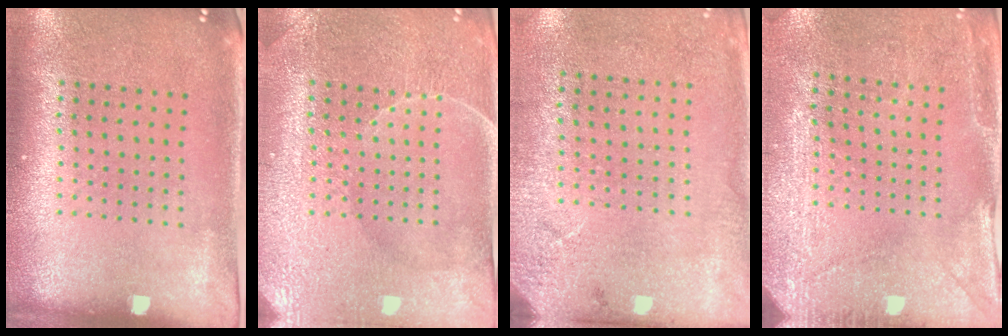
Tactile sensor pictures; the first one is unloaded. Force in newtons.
{"total": 3.7, "press": 3.7, "slide": 0.6}
{"total": 2.6, "press": 2.1, "slide": 1.5}
{"total": 2.8, "press": 2.7, "slide": 0.9}